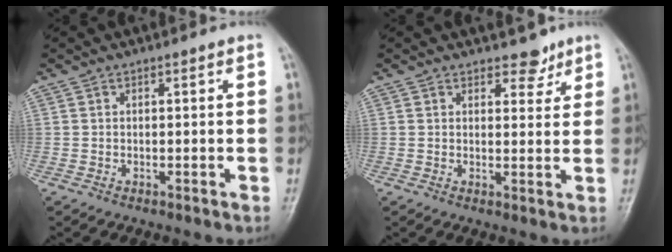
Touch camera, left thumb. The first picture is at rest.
{"total": 3.6, "force": [2.8, 1.9, 1.1], "torque": [0.009, -0.018, 0.040]}